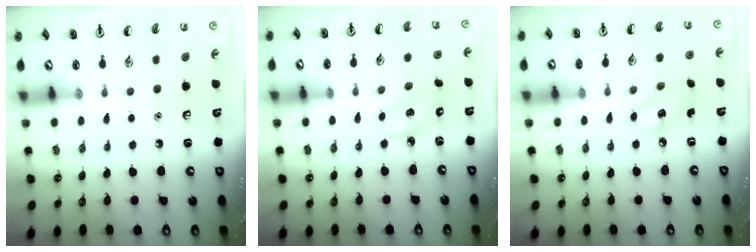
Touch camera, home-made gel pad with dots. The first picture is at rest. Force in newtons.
{"total": 3.0, "press": 3.0, "slide": 0.5}
{"total": 5.4, "press": 5.3, "slide": 0.8}